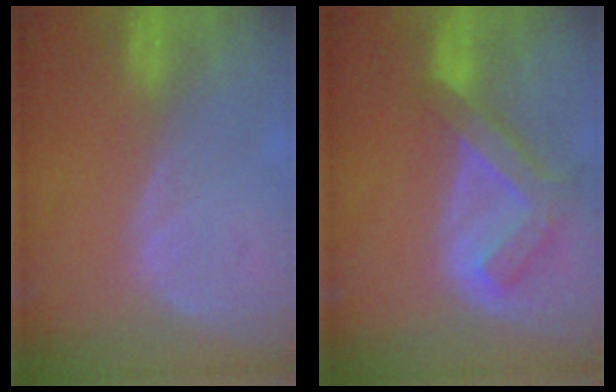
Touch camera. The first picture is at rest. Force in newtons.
{"total": 7.4, "press": 6.4, "slide": 3.7}